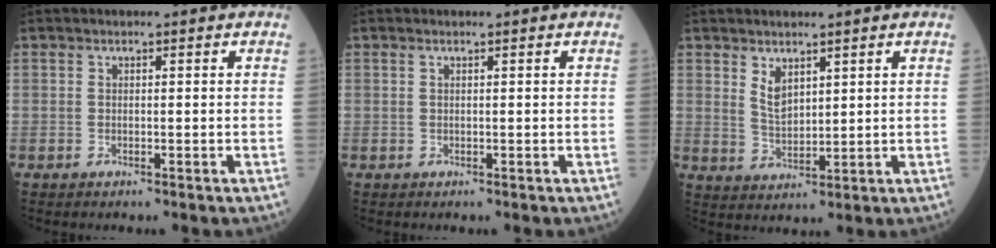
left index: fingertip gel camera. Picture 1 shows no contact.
{"total": 0.6, "force": [0.4, -0.1, 0.4], "torque": [-0.012, 0.002, 0.011]}
{"total": 3.7, "force": [2.3, 1.6, 2.4], "torque": [-0.053, -0.005, 0.055]}